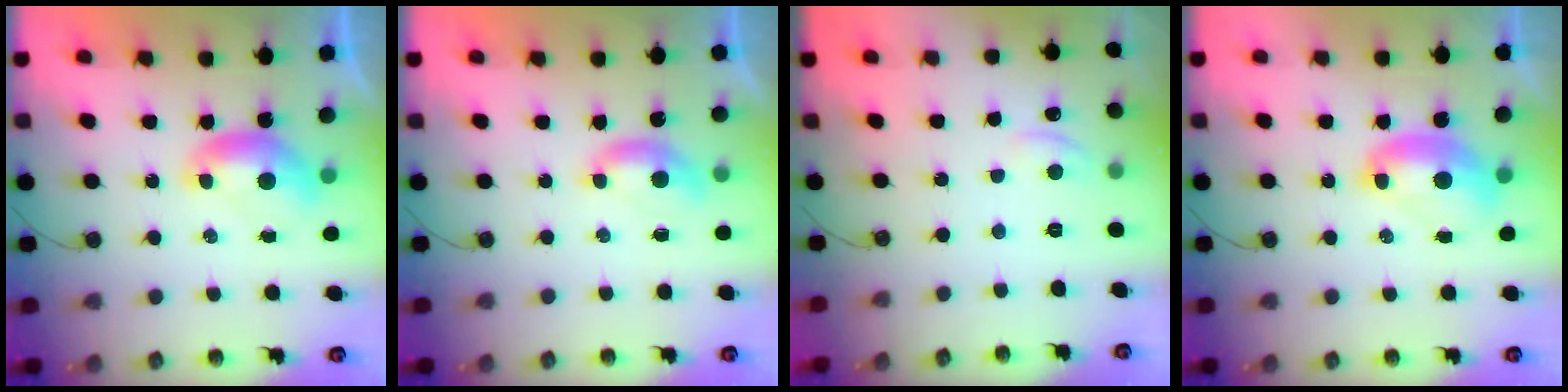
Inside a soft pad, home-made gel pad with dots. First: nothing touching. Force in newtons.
{"total": 1.6, "press": 1.4, "slide": 0.6}
{"total": 1.6, "press": 1.5, "slide": 0.5}
{"total": 3.4, "press": 3.4, "slide": 0.2}